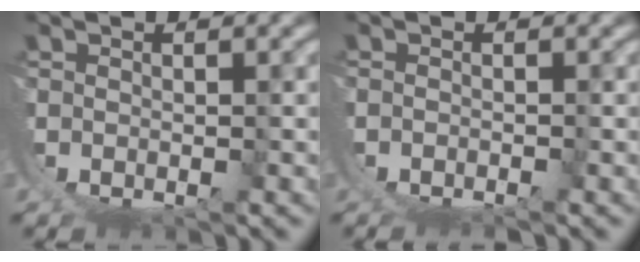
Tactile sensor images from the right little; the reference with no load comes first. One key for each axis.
{"total": 2.7, "fx": -2.3, "fy": 1.1, "fz": 0.8, "tx": -0.021, "ty": -0.009, "tz": -0.035}